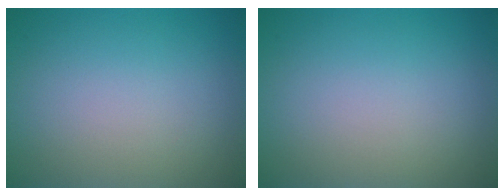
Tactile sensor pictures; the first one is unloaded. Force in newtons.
{"total": 0.0}